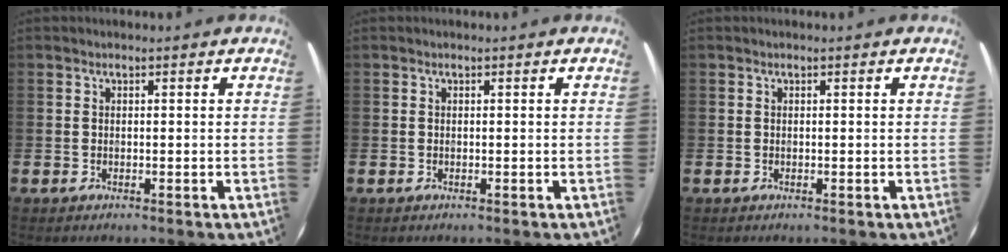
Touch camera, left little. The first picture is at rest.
{"total": 0.0}
{"total": 0.0}